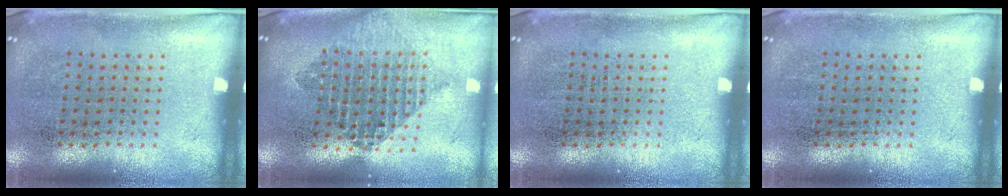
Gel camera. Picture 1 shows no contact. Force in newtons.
{"total": 2.2, "press": 1.7, "slide": 1.3}
{"total": 0.0}
{"total": 0.0}